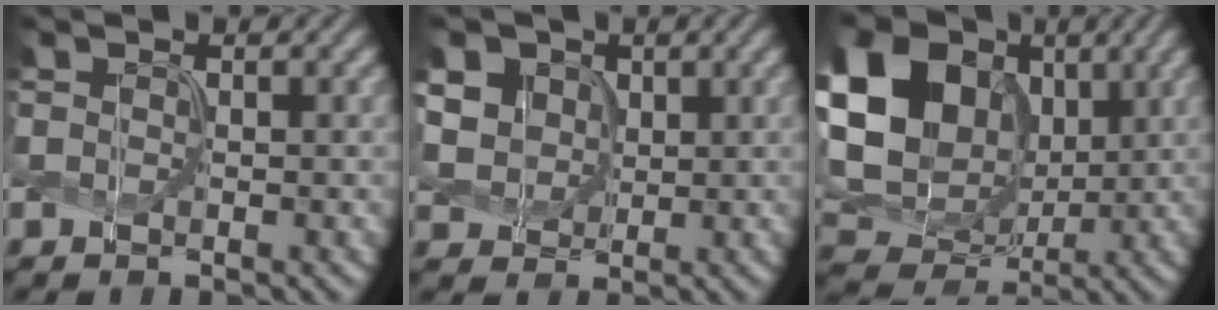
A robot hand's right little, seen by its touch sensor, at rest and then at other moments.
{"total": 9.0, "force": [3.9, 7.0, 4.2], "torque": [-0.105, 0.029, 0.061]}
{"total": 18.5, "force": [5.0, 14.6, 10.2], "torque": [-0.255, 0.043, 0.079]}